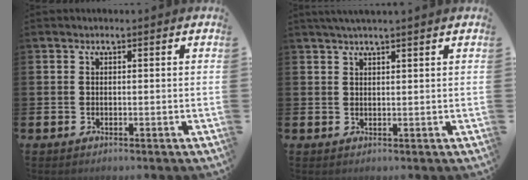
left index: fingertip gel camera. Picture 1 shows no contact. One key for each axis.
{"total": 2.0, "fx": 1.8, "fy": -0.3, "fz": 0.8, "tx": -0.024, "ty": 0.002, "tz": 0.035}